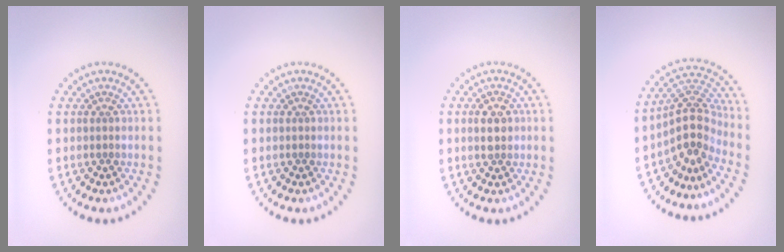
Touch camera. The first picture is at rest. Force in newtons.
{"total": 0.0}
{"total": 2.4, "press": 2.4, "slide": 0.0}
{"total": 3.8, "press": 2.7, "slide": 2.7}